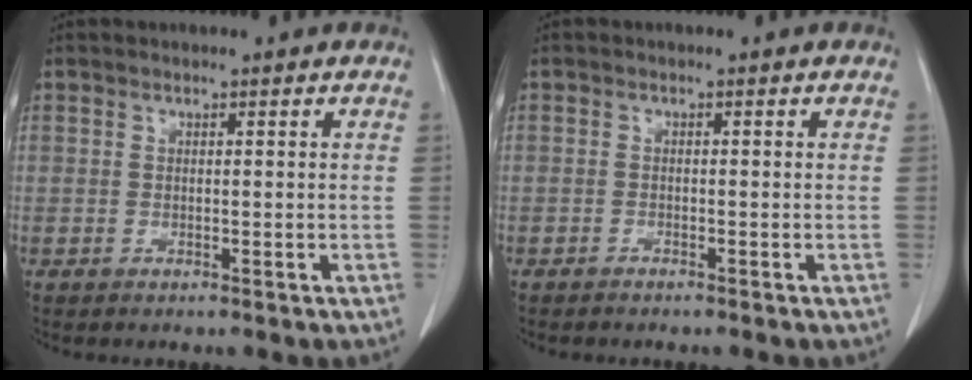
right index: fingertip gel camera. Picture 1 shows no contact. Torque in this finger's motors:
{"motor_torque": [0.09, -0.08, 0.02, 0.01]}